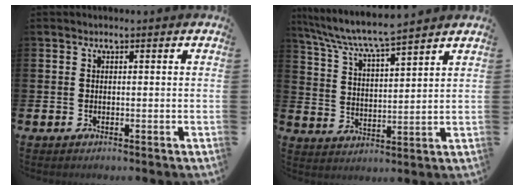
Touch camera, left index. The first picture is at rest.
{"total": 6.9, "force": [6.4, 0.3, 2.5], "torque": [-0.074, -0.040, 0.110]}